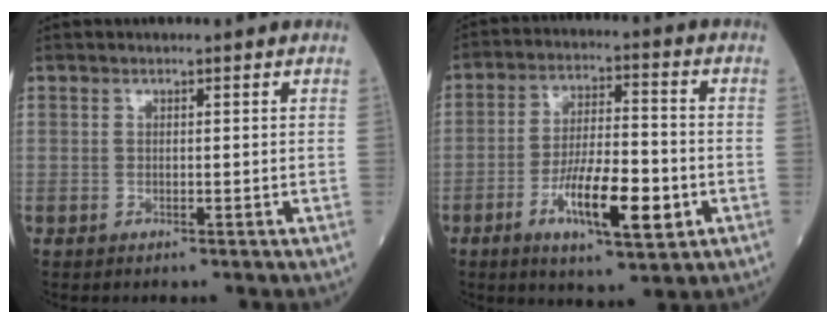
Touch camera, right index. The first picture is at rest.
{"total": 12.0, "force": [-4.2, 2.8, 10.9], "torque": [-0.196, -0.006, -0.070]}